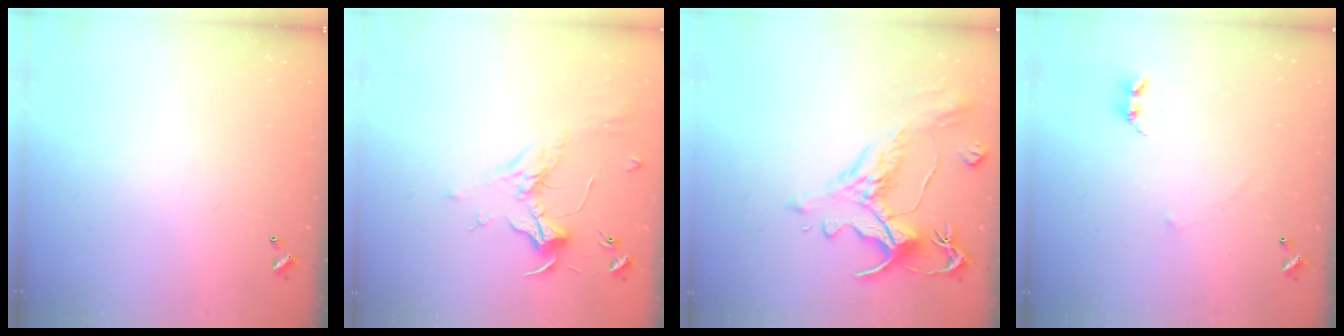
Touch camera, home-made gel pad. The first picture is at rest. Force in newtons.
{"total": 1.9, "press": 1.7, "slide": 0.7}
{"total": 1.6, "press": 0.3, "slide": 1.5}
{"total": 1.7, "press": 1.6, "slide": 0.4}